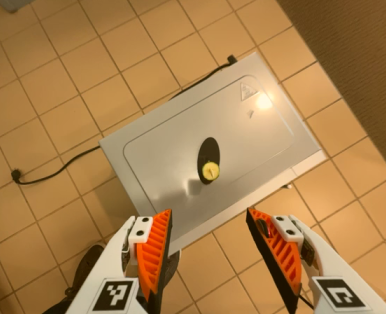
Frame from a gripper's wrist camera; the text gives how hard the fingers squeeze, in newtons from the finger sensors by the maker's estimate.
{"total": 0.0}